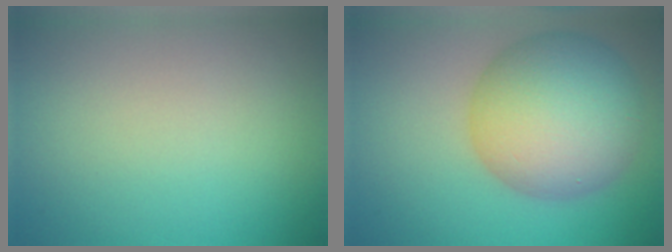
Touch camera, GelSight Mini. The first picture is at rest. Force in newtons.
{"total": 10.5, "press": 10.5, "slide": 0.3}